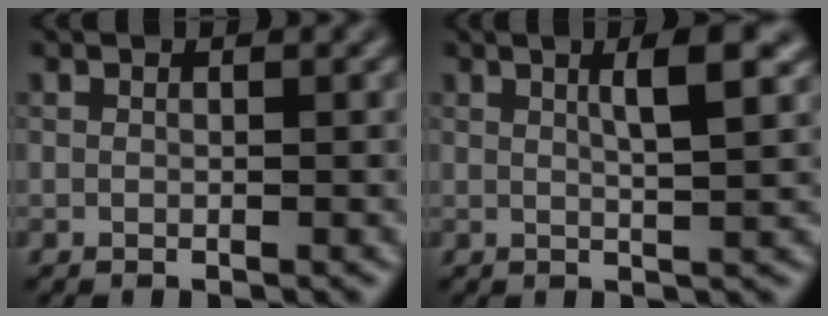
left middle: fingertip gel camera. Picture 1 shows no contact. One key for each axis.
{"total": 4.0, "fx": 1.5, "fy": 0.9, "fz": 3.6, "tx": -0.043, "ty": 0.007, "tz": 0.020}